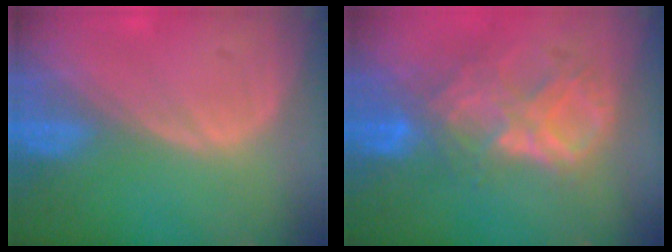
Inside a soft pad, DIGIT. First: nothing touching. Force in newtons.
{"total": 9.0, "press": 7.8, "slide": 4.5}